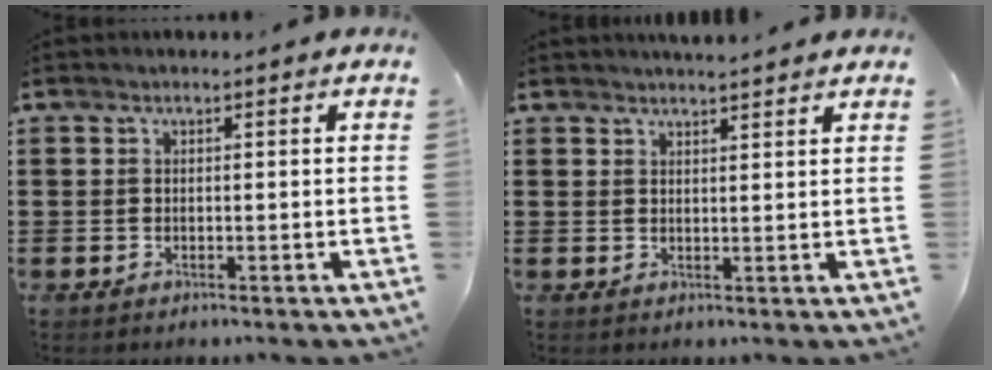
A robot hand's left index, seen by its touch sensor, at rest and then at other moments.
{"total": 2.3, "force": [2.2, -0.1, 0.2], "torque": [-0.010, -0.003, 0.043]}